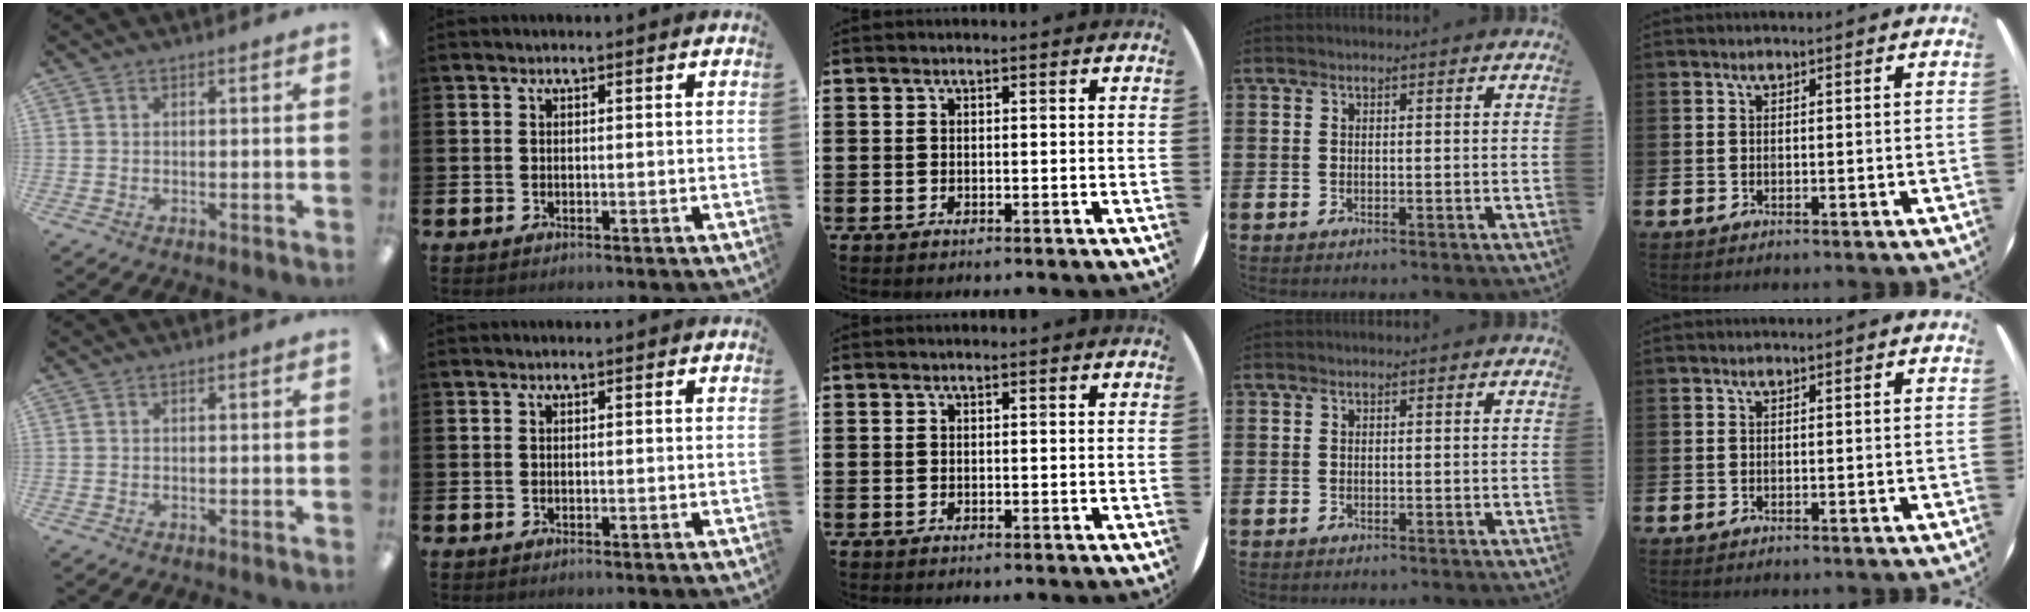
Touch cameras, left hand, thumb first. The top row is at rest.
{}